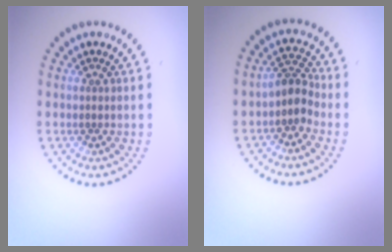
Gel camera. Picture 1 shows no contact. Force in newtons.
{"total": 2.5, "press": 1.9, "slide": 1.6}